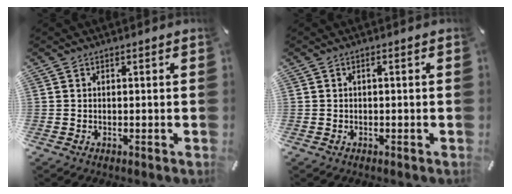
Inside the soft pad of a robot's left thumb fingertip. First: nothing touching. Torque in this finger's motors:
{"motor_torque": [-0.02, 0.30, 0.06, -0.23, 0.00]}